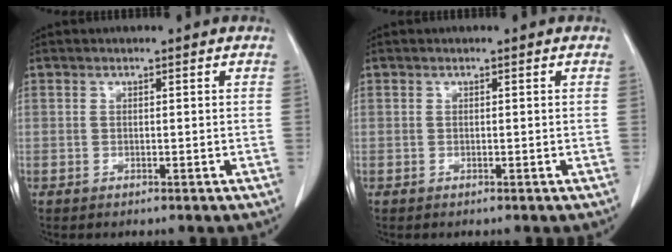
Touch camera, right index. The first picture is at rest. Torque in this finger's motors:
{"motor_torque": [0.00, 0.00, 0.00, 0.00]}